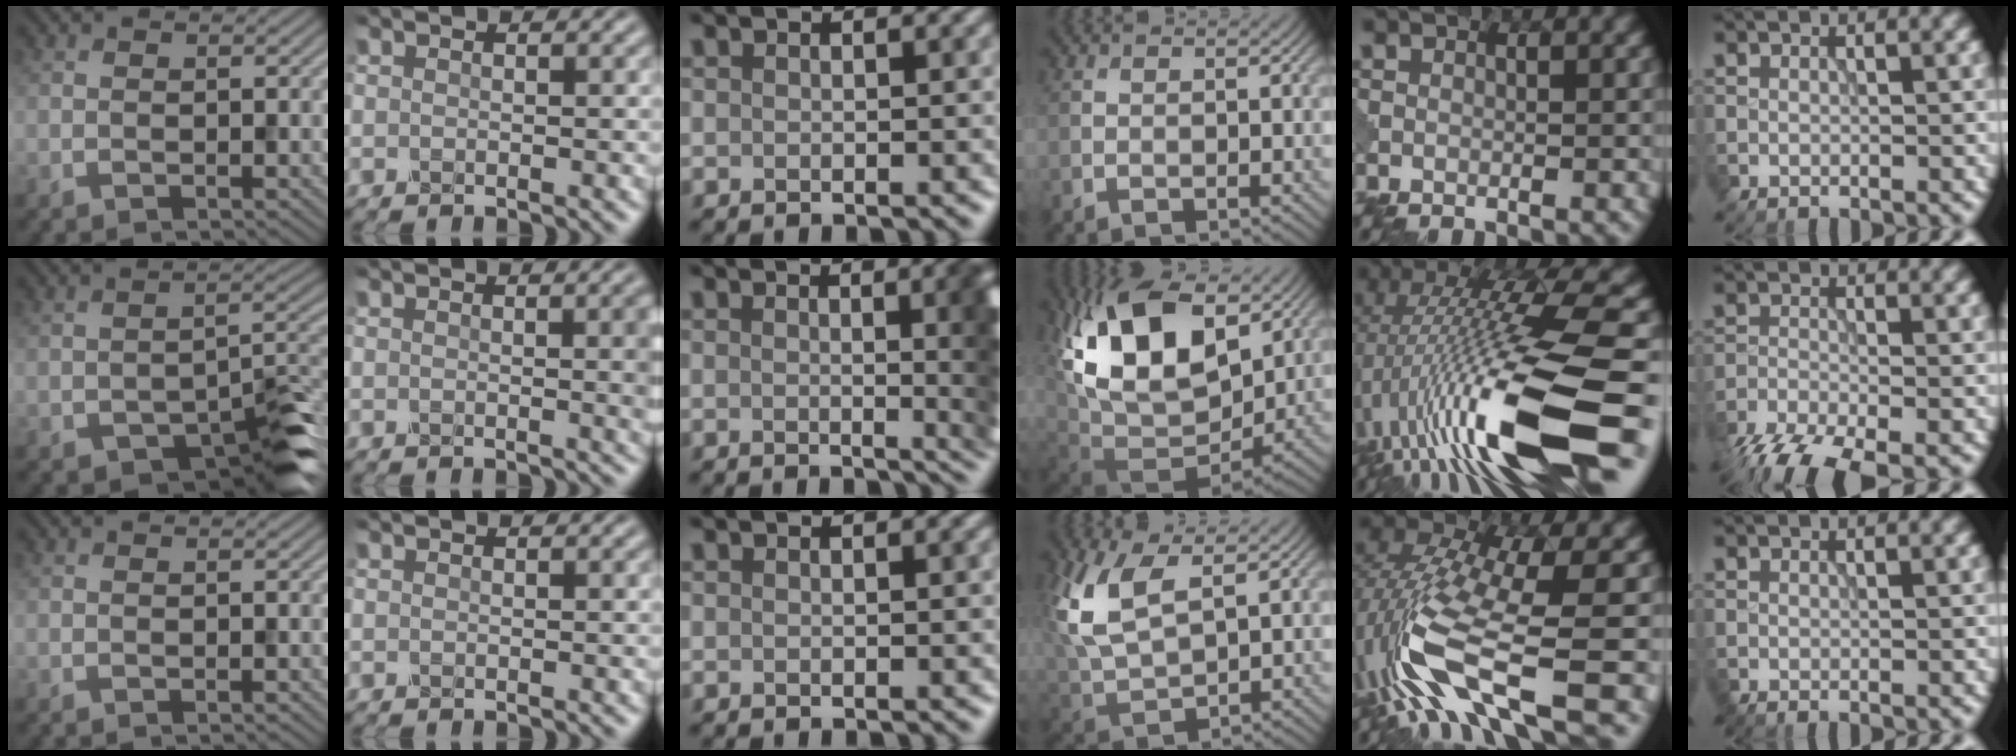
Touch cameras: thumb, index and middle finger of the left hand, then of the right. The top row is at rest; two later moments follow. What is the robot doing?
{"motion": "disassemble", "object": "pitcher"}